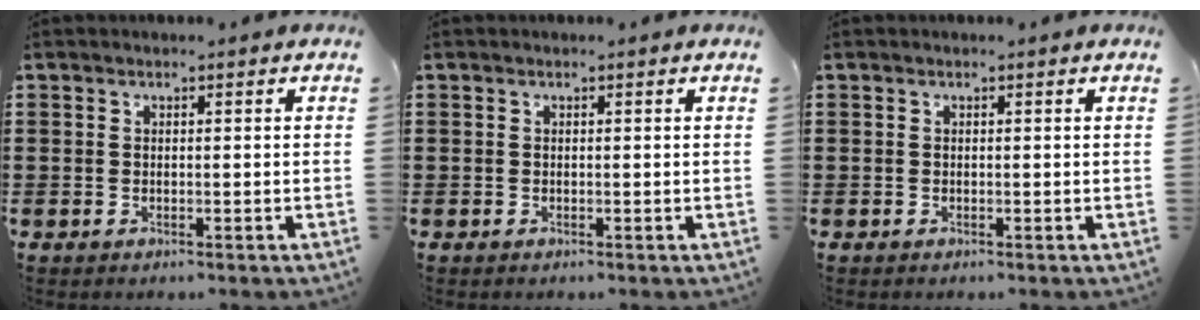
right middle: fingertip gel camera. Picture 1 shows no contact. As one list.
[{"total": 0.0}, {"total": 0.0}]